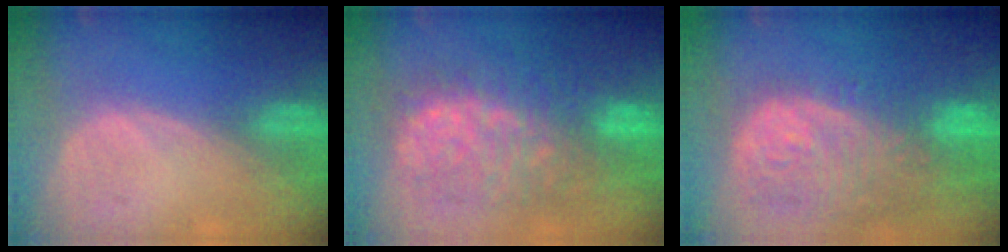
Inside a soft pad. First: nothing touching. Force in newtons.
{"total": 12.1, "press": 12.0, "slide": 1.5}
{"total": 13.7, "press": 11.4, "slide": 7.6}